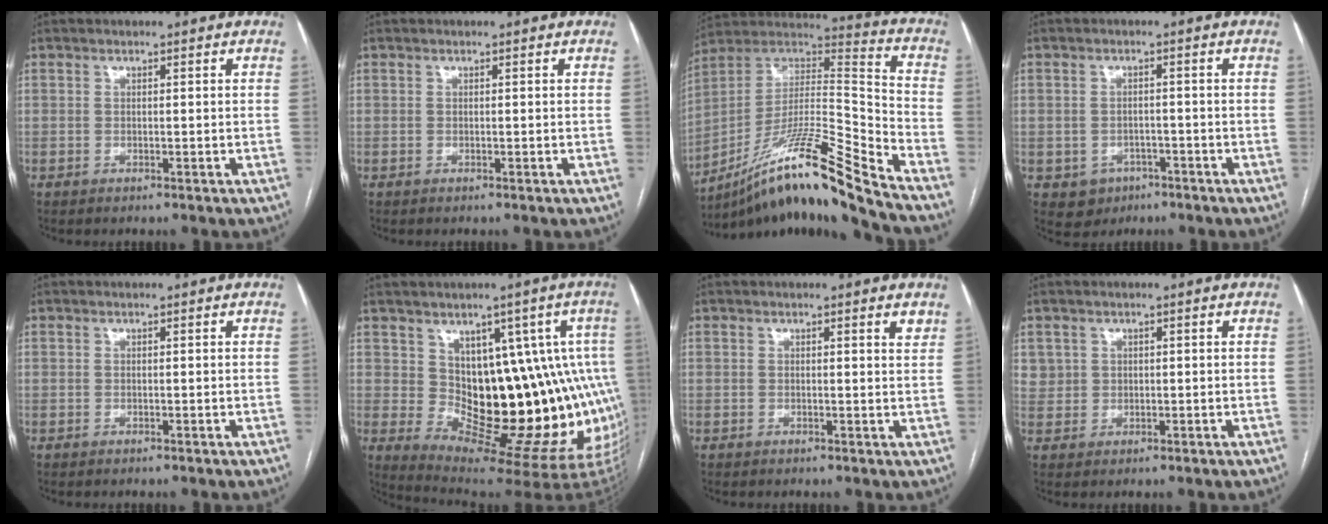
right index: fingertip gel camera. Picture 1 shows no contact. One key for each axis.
{"total": 0.0}
{"total": 19.6, "fx": -14.6, "fy": -0.9, "fz": 13.1, "tx": -0.240, "ty": 0.014, "tz": -0.260}
{"total": 4.2, "fx": -1.8, "fy": 3.7, "fz": 0.7, "tx": -0.003, "ty": 0.009, "tz": -0.019}
{"total": 0.0}
{"total": 15.2, "fx": 2.3, "fy": 7.4, "fz": 13.1, "tx": -0.149, "ty": 0.015, "tz": 0.052}
{"total": 1.8, "fx": 1.3, "fy": 0.1, "fz": 1.2, "tx": -0.016, "ty": -0.007, "tz": 0.014}
{"total": 2.7, "fx": 1.2, "fy": 2.4, "fz": 0.0, "tx": 0.017, "ty": 0.007, "tz": 0.019}